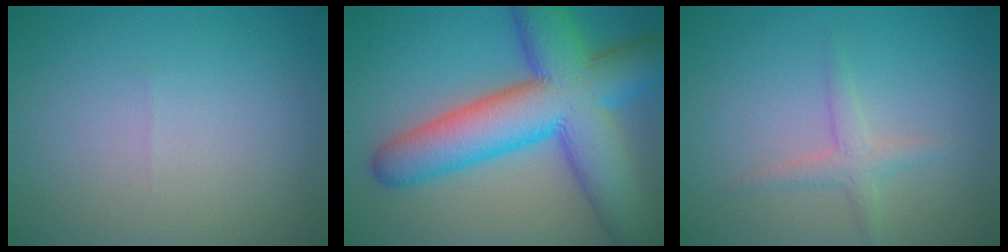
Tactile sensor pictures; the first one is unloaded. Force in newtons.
{"total": 13.3, "press": 13.3, "slide": 0.5}
{"total": 1.9, "press": 1.9, "slide": 0.1}